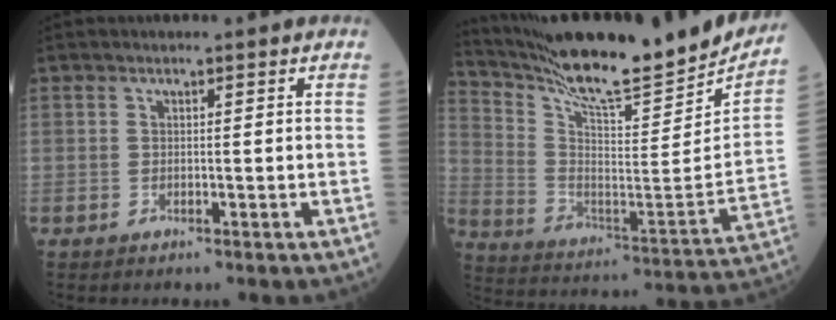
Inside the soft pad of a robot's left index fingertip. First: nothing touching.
{"total": 23.1, "force": [21.1, 0.7, 9.5], "torque": [-0.169, -0.073, 0.322]}